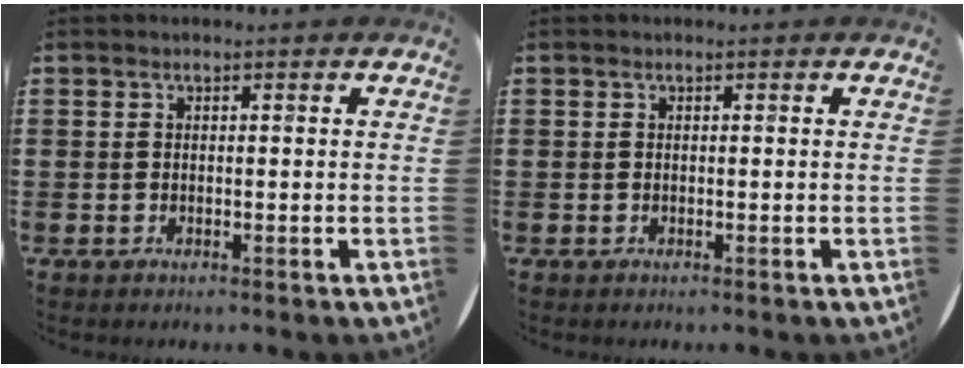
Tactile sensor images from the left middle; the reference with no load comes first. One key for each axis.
{"total": 0.0}